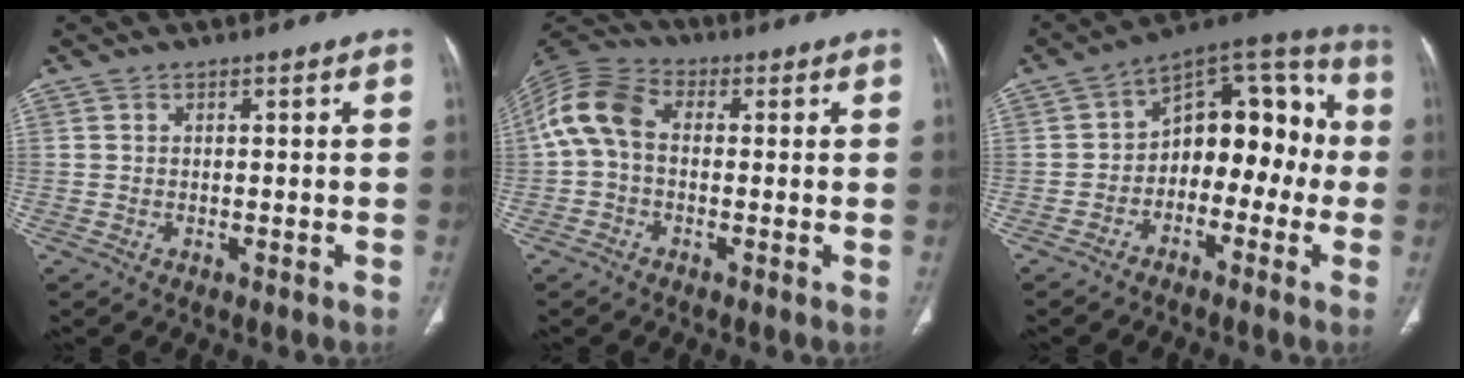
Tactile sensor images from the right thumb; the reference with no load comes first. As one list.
[{"total": 9.6, "force": [0.2, 6.5, 7.1], "torque": [-0.143, 0.026, -0.011]}, {"total": 14.8, "force": [-1.9, 9.4, 11.3], "torque": [-0.104, 0.057, -0.044]}]